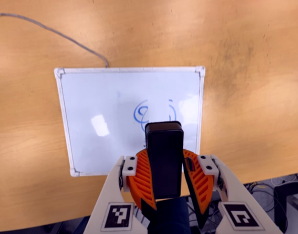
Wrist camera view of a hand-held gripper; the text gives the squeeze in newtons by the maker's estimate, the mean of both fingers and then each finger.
{"total": 8.8, "left": 9.1, "right": 8.5}